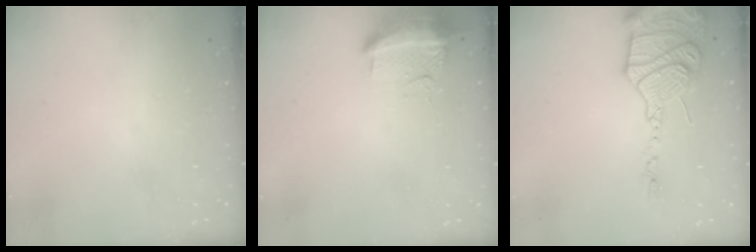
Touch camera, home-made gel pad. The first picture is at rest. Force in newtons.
{"total": 11.3, "press": 10.3, "slide": 4.7}
{"total": 20.5, "press": 19.8, "slide": 5.4}